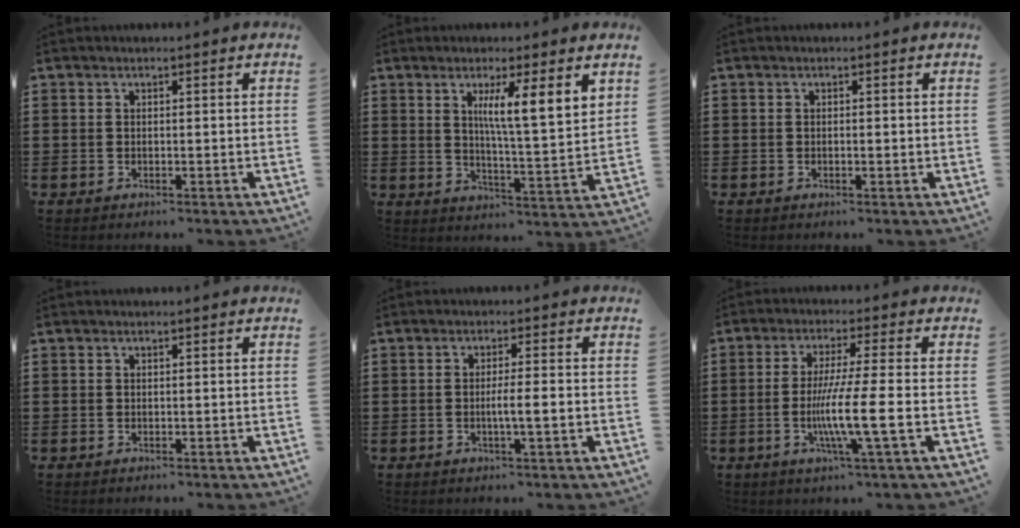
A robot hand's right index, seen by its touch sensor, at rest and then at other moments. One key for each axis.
{"total": 6.4, "fx": 3.0, "fy": 0.1, "fz": 5.6, "tx": -0.102, "ty": -0.013, "tz": 0.043}
{"total": 0.5, "fx": -0.1, "fy": 0.2, "fz": 0.5, "tx": -0.010, "ty": -0.002, "tz": -0.001}
{"total": 0.0}
{"total": 3.1, "fx": -0.7, "fy": 0.0, "fz": 3.0, "tx": -0.052, "ty": -0.005, "tz": -0.015}
{"total": 9.2, "fx": -2.2, "fy": -0.1, "fz": 8.9, "tx": -0.171, "ty": -0.021, "tz": -0.044}